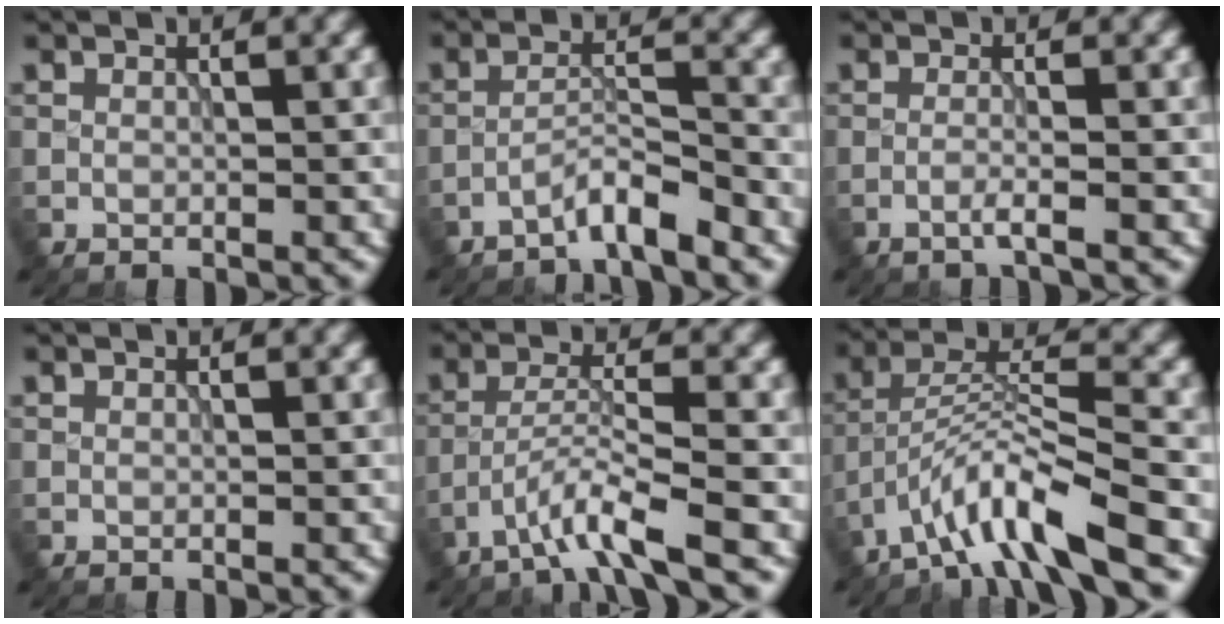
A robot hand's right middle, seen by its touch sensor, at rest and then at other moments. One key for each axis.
{"total": 3.1, "fx": -2.7, "fy": 0.1, "fz": 1.5, "tx": -0.022, "ty": 0.010, "tz": -0.056}
{"total": 1.5, "fx": -0.8, "fy": 0.2, "fz": 1.3, "tx": -0.015, "ty": 0.003, "tz": -0.028}
{"total": 0.0}
{"total": 4.3, "fx": -2.9, "fy": 0.1, "fz": 3.1, "tx": -0.057, "ty": 0.009, "tz": -0.067}
{"total": 7.6, "fx": -5.3, "fy": 1.1, "fz": 5.3, "tx": -0.090, "ty": 0.010, "tz": -0.102}